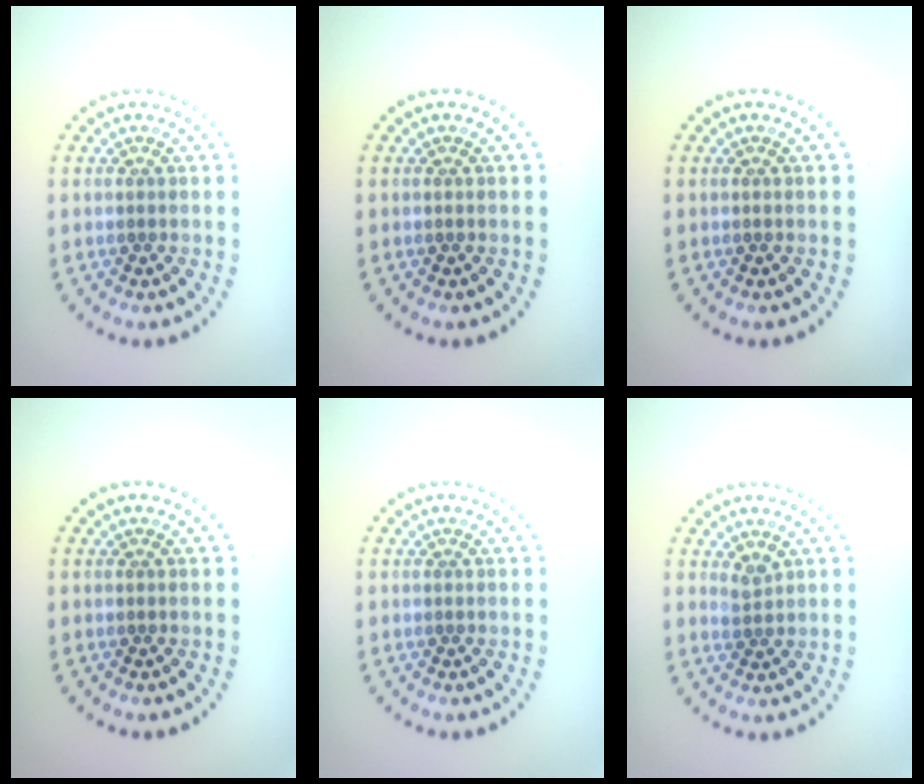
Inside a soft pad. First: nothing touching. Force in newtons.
{"total": 0.0}
{"total": 0.0}
{"total": 0.0}
{"total": 0.0}
{"total": 1.2, "press": 1.0, "slide": 0.7}